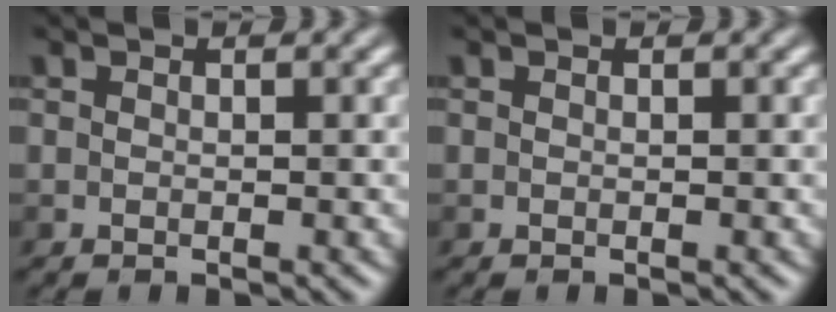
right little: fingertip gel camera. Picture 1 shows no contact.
{"total": 0.0}